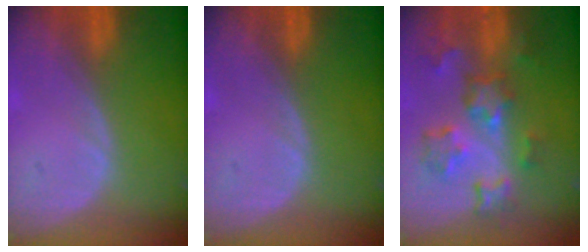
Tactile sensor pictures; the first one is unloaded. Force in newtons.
{"total": 0.0}
{"total": 9.0, "press": 7.9, "slide": 4.2}